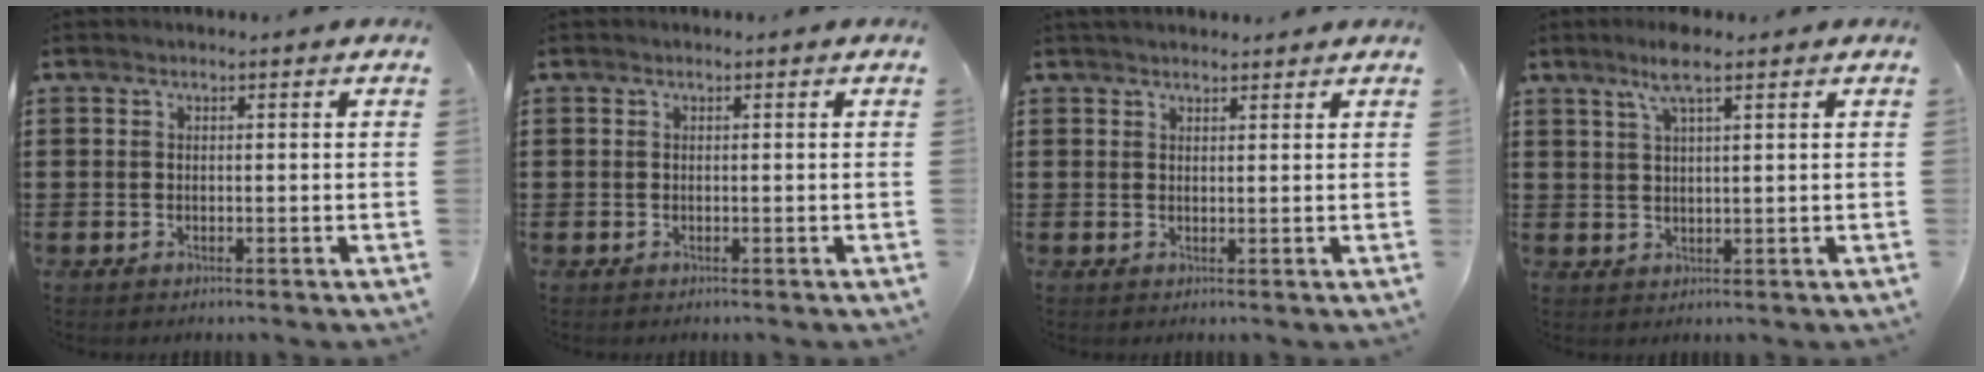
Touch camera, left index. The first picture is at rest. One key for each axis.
{"total": 0.0}
{"total": 1.6, "fx": 1.6, "fy": 0.4, "fz": 0.2, "tx": -0.007, "ty": 0.003, "tz": 0.031}
{"total": 5.3, "fx": 3.3, "fy": 0.7, "fz": 4.0, "tx": -0.086, "ty": 0.007, "tz": 0.058}